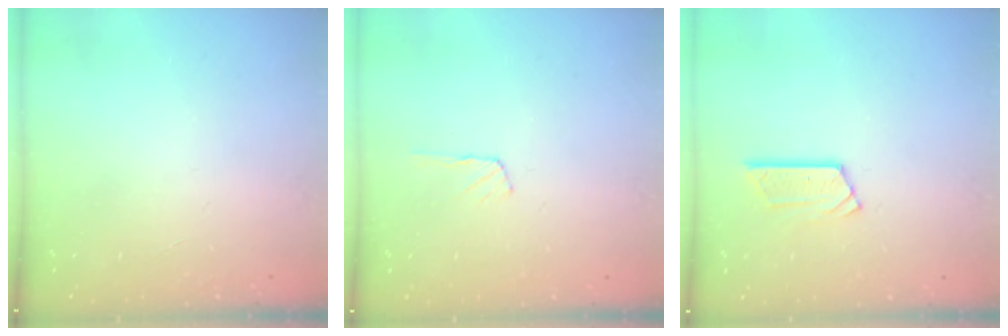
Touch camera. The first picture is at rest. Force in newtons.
{"total": 4.0, "press": 3.9, "slide": 0.4}
{"total": 5.7, "press": 5.7, "slide": 0.4}